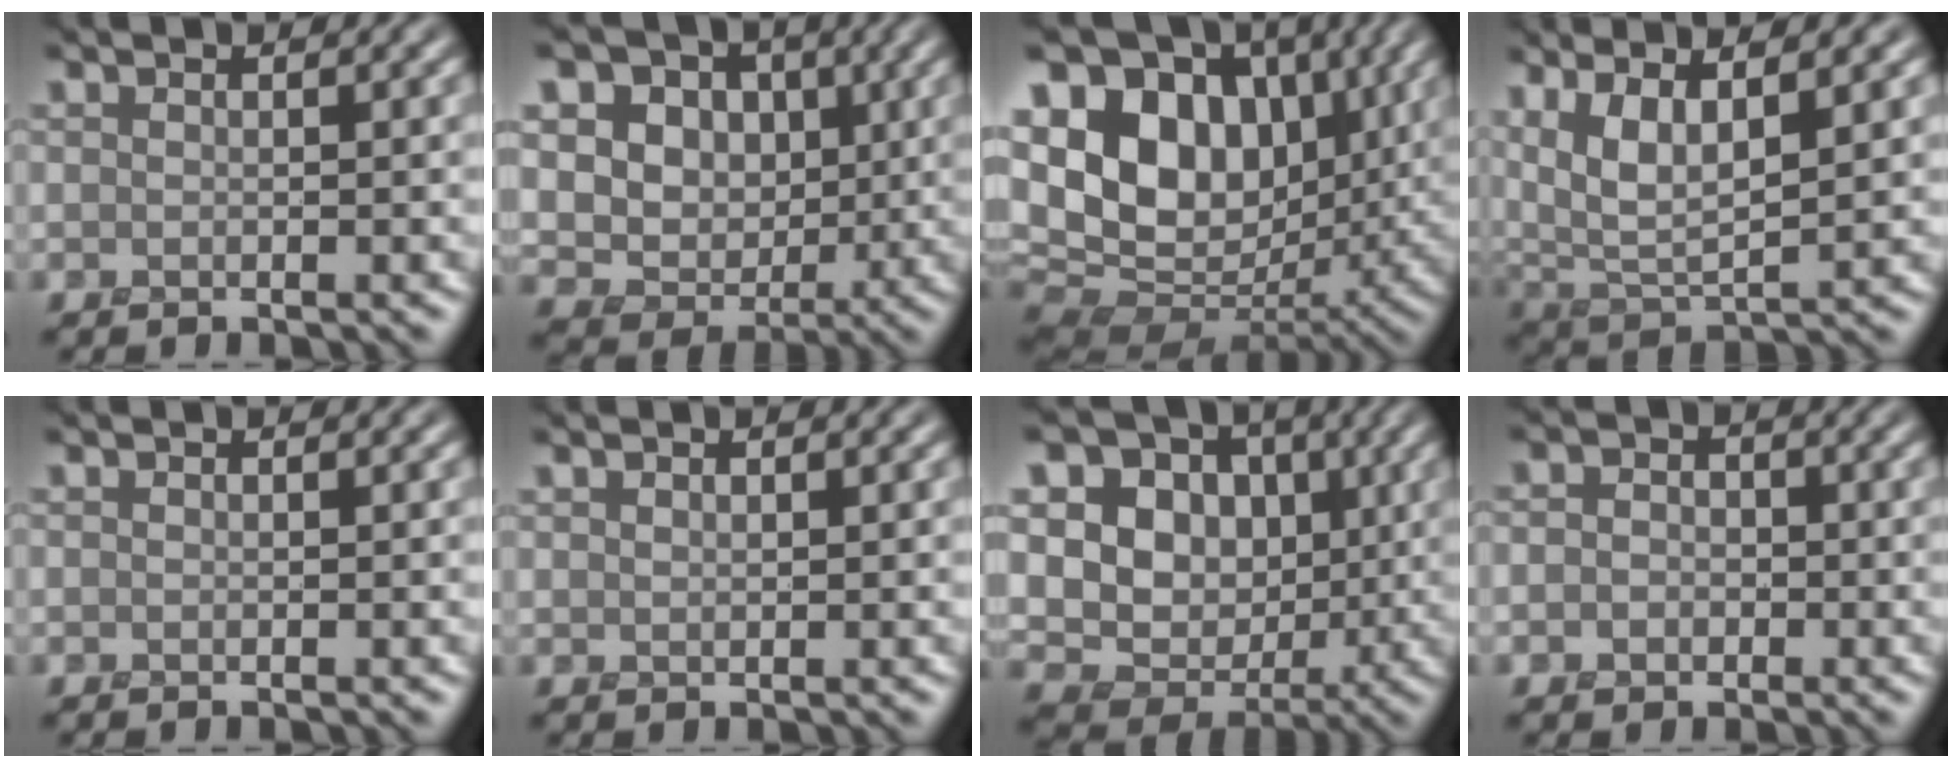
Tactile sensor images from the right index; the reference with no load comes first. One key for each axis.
{"total": 12.5, "fx": 2.6, "fy": 10.6, "fz": 6.2, "tx": -0.122, "ty": 0.032, "tz": 0.023}
{"total": 13.9, "fx": 3.5, "fy": 9.4, "fz": 9.7, "tx": -0.188, "ty": 0.009, "tz": 0.062}
{"total": 6.3, "fx": 2.9, "fy": 2.0, "fz": 5.3, "tx": -0.117, "ty": 0.007, "tz": 0.057}
{"total": 0.0}
{"total": 0.6, "fx": 0.5, "fy": 0.3, "fz": 0.2, "tx": -0.005, "ty": -0.001, "tz": 0.013}
{"total": 14.0, "fx": 2.3, "fy": 11.6, "fz": 7.4, "tx": -0.154, "ty": 0.035, "tz": 0.026}
{"total": 2.1, "fx": -0.7, "fy": 1.8, "fz": 0.7, "tx": 0.005, "ty": -0.005, "tz": -0.021}